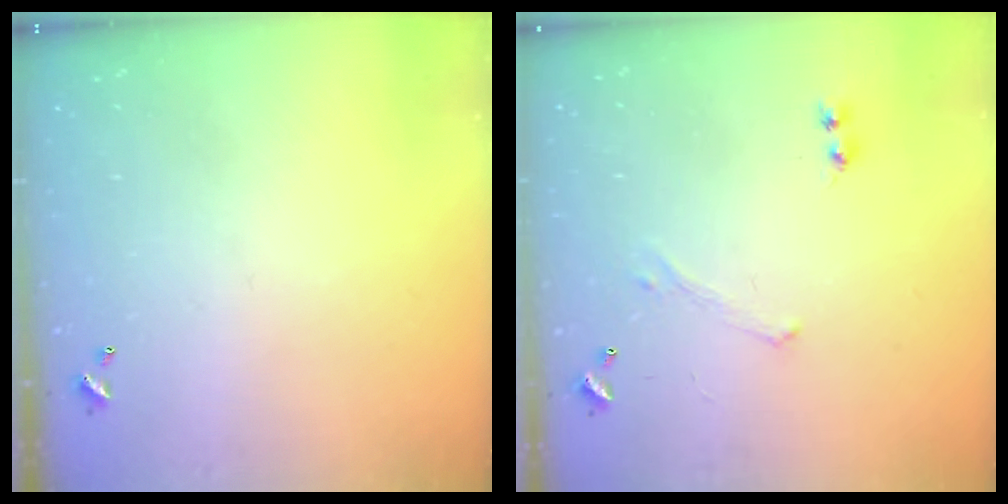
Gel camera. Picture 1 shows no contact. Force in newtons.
{"total": 0.0}